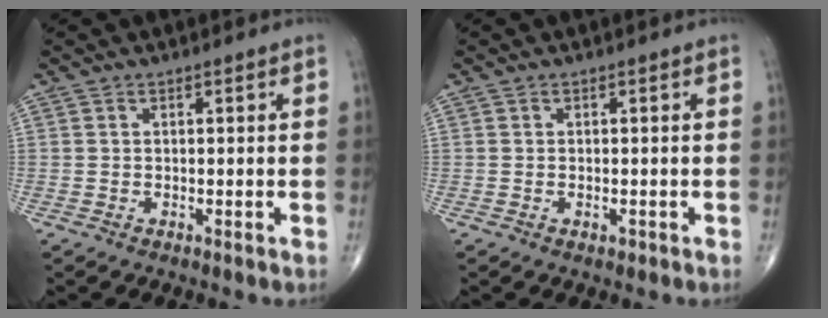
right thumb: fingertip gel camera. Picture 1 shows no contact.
{"total": 1.0, "force": [-0.4, 0.5, 0.7], "torque": [-0.012, 0.000, -0.005]}